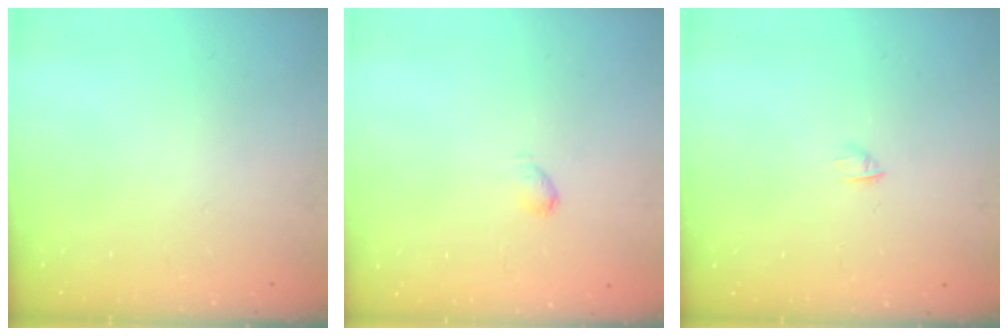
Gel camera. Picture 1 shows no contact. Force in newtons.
{"total": 2.8, "press": 2.8, "slide": 0.5}
{"total": 1.9, "press": 1.8, "slide": 0.5}